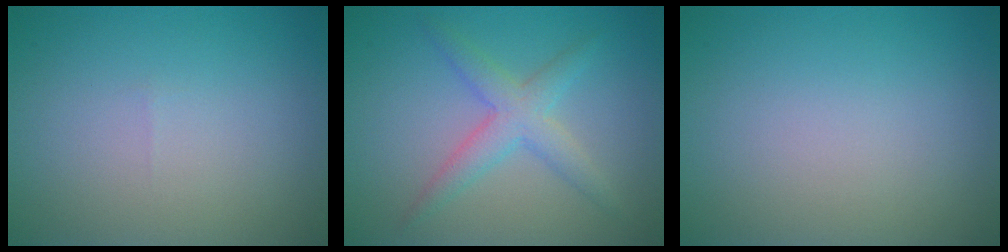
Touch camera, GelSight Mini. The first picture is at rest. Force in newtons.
{"total": 2.3, "press": 2.3, "slide": 0.1}
{"total": 0.0}